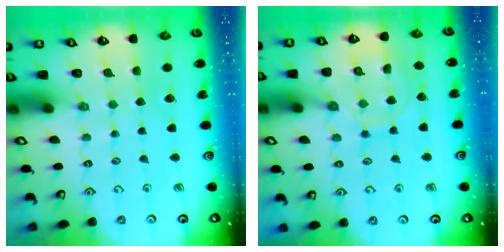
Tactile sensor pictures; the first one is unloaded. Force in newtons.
{"total": 11.7, "press": 11.7, "slide": 0.8}